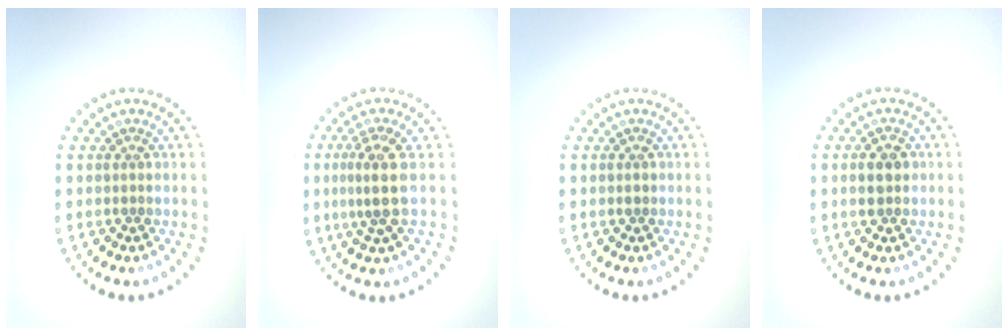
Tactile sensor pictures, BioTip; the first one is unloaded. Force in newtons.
{"total": 2.9, "press": 2.4, "slide": 1.7}
{"total": 0.7, "press": 0.7, "slide": 0.1}
{"total": 2.5, "press": 2.5, "slide": 0.2}